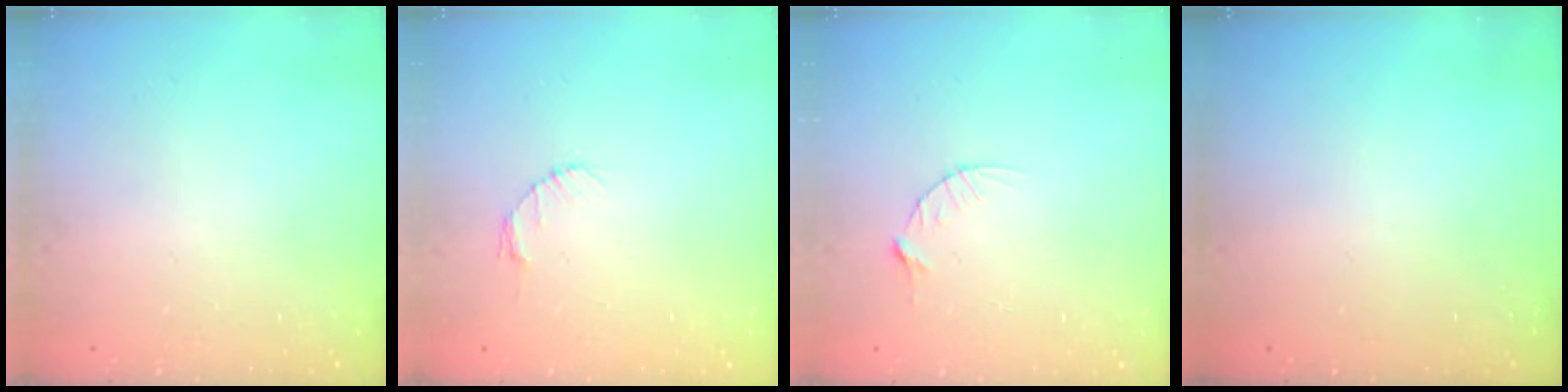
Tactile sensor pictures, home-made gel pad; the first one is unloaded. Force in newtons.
{"total": 2.7, "press": 2.7, "slide": 0.4}
{"total": 4.4, "press": 4.4, "slide": 0.6}
{"total": 0.0}